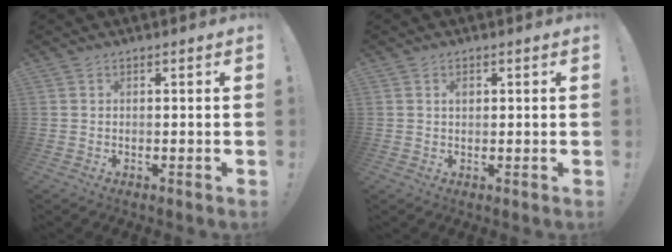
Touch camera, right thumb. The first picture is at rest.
{"total": 1.3, "force": [0.5, 1.0, 0.7], "torque": [-0.002, -0.002, 0.005]}